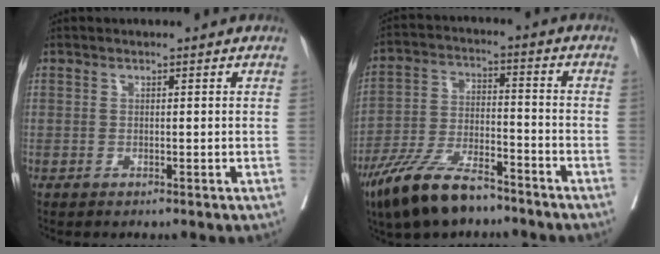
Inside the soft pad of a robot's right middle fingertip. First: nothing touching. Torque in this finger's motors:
{"motor_torque": [1.08, -1.06, 0.20, 0.14]}